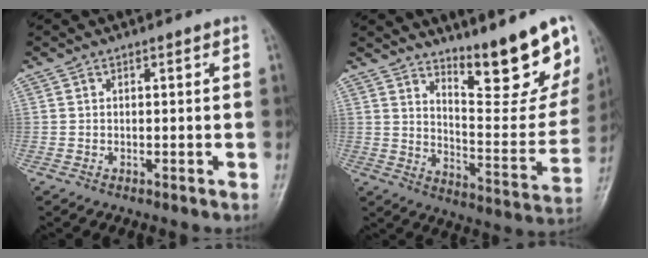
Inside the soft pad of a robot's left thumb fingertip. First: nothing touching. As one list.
[{"total": 17.1, "force": [12.5, 4.0, 11.0], "torque": [-0.109, -0.098, 0.197]}]